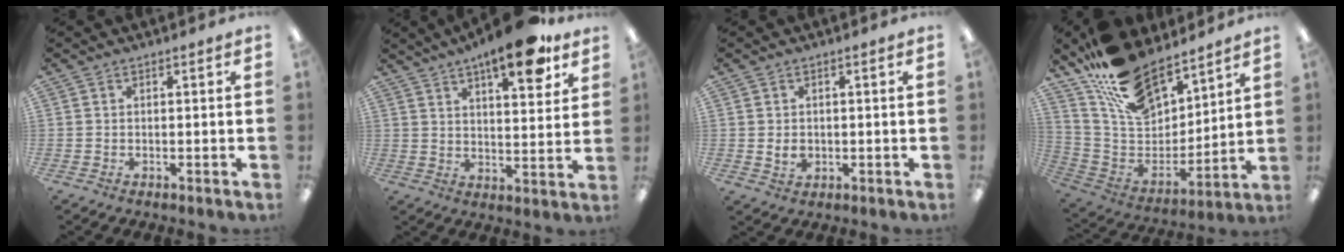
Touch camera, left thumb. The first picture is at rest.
{"total": 13.4, "force": [9.3, 3.9, 8.8], "torque": [-0.119, -0.052, 0.149]}
{"total": 2.6, "force": [0.1, 2.0, 1.7], "torque": [-0.024, 0.002, 0.001]}
{"total": 19.4, "force": [14.7, 9.5, 8.5], "torque": [-0.172, -0.097, 0.271]}